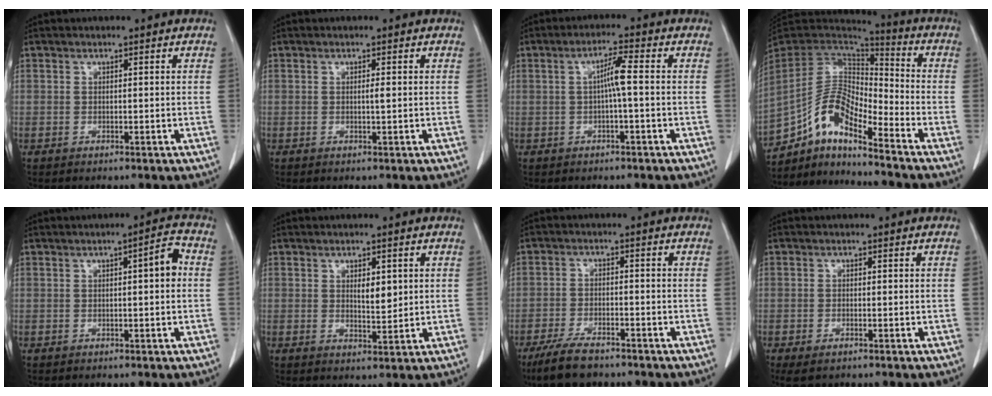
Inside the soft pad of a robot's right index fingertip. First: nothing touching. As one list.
[{"total": 0.9, "force": [0.1, 0.0, 0.9], "torque": [-0.019, -0.001, 0.000]}, {"total": 3.6, "force": [-0.1, 0.0, 3.6], "torque": [-0.070, 0.010, 0.000]}, {"total": 12.5, "force": [-8.6, 3.6, 8.3], "torque": [-0.169, 0.031, -0.159]}, {"total": 3.8, "force": [0.4, 0.6, 3.7], "torque": [-0.052, 0.011, 0.000]}, {"total": 3.4, "force": [1.0, 1.3, 3.0], "torque": [-0.050, -0.007, 0.017]}, {"total": 7.3, "force": [-5.8, 2.3, 3.9], "torque": [-0.079, -0.013, -0.103]}, {"total": 2.6, "force": [-1.7, 1.0, 1.8], "torque": [-0.041, -0.009, -0.021]}]